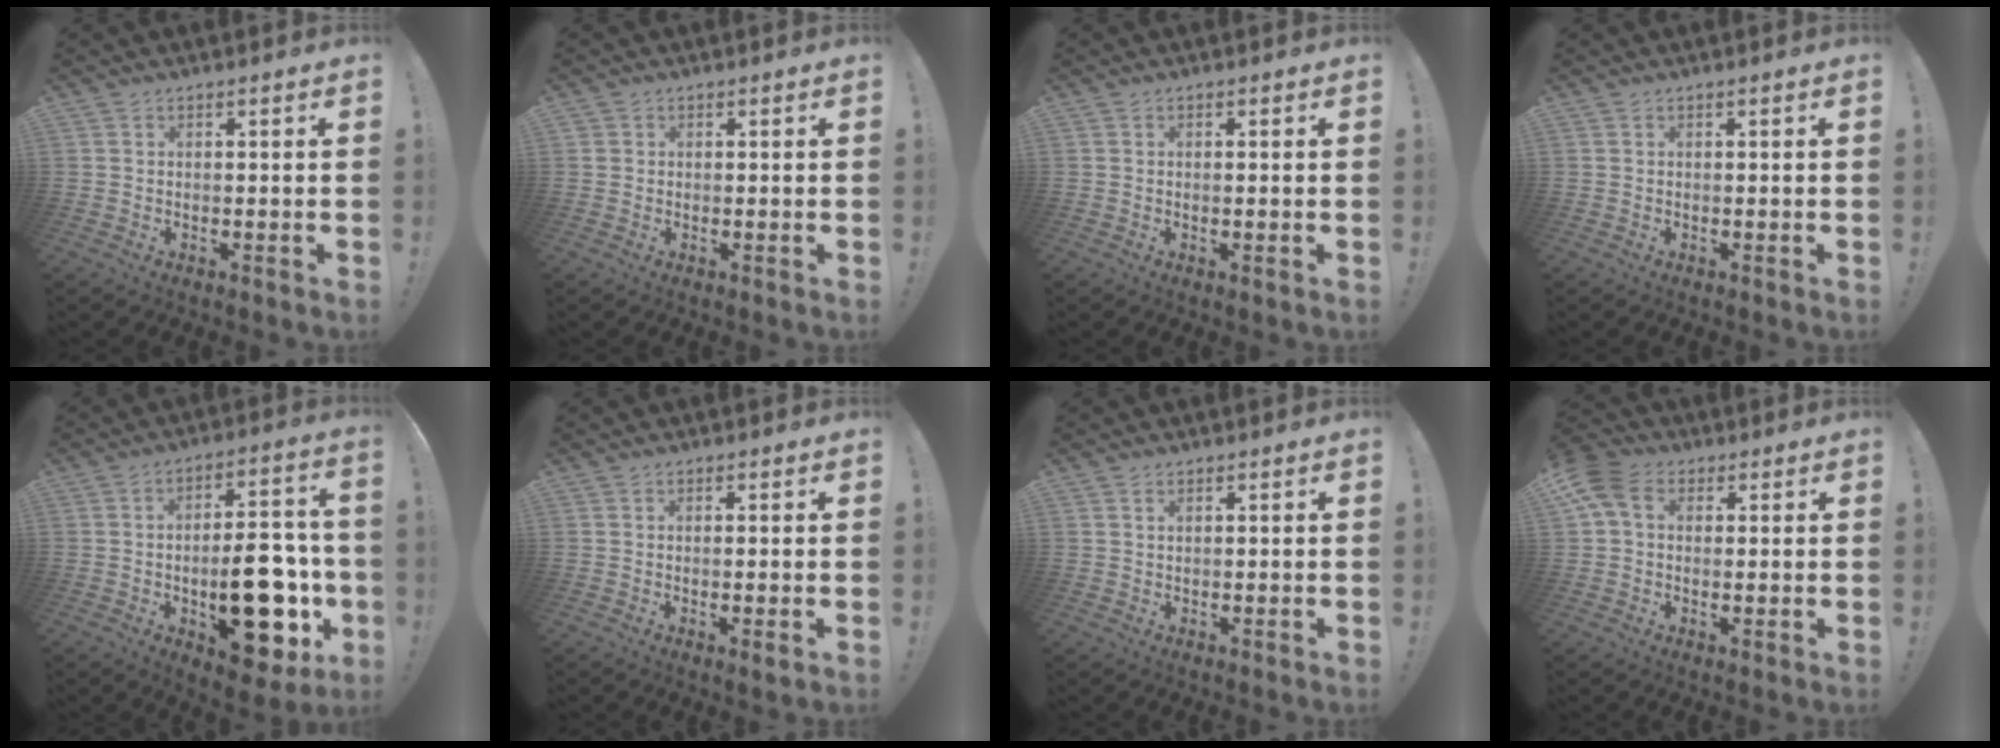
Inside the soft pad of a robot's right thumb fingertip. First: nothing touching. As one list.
[{"total": 1.0, "force": [0.4, 0.9, 0.2], "torque": [-0.011, 0.004, 0.009]}, {"total": 0.6, "force": [0.1, 0.0, 0.6], "torque": [-0.009, -0.002, 0.001]}, {"total": 0.0}, {"total": 21.6, "force": [-5.2, 10.5, 18.1], "torque": [-0.239, 0.027, -0.066]}, {"total": 2.0, "force": [0.1, -0.1, 2.0], "torque": [-0.029, -0.003, 0.001]}, {"total": 0.7, "force": [0.4, 0.2, 0.5], "torque": [-0.004, -0.001, 0.007]}, {"total": 9.1, "force": [2.8, 6.3, 5.9], "torque": [-0.119, 0.004, 0.058]}]